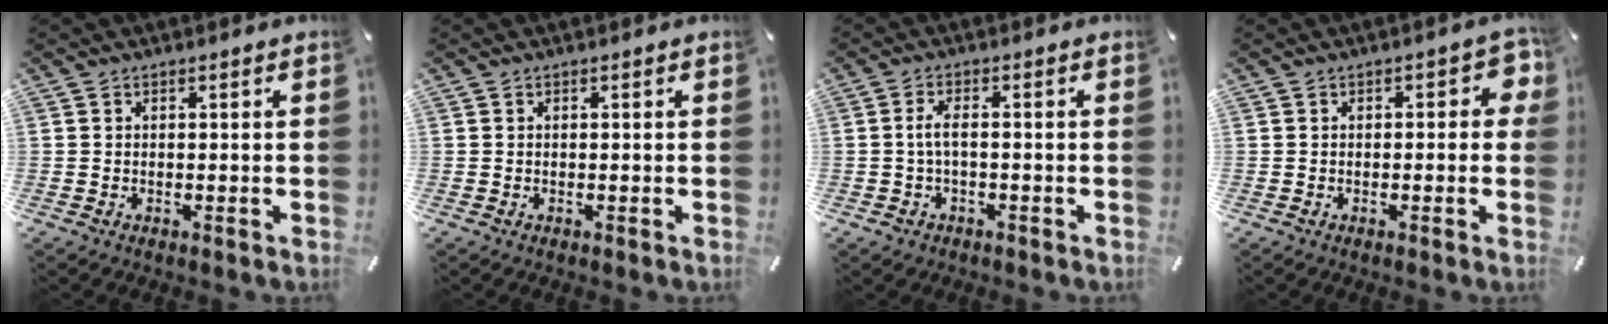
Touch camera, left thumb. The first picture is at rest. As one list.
[{"total": 0.0}, {"total": 3.6, "force": [-0.6, 1.7, 3.1], "torque": [-0.064, 0.005, -0.014]}, {"total": 4.2, "force": [0.3, 2.2, 3.6], "torque": [-0.045, 0.003, 0.000]}]